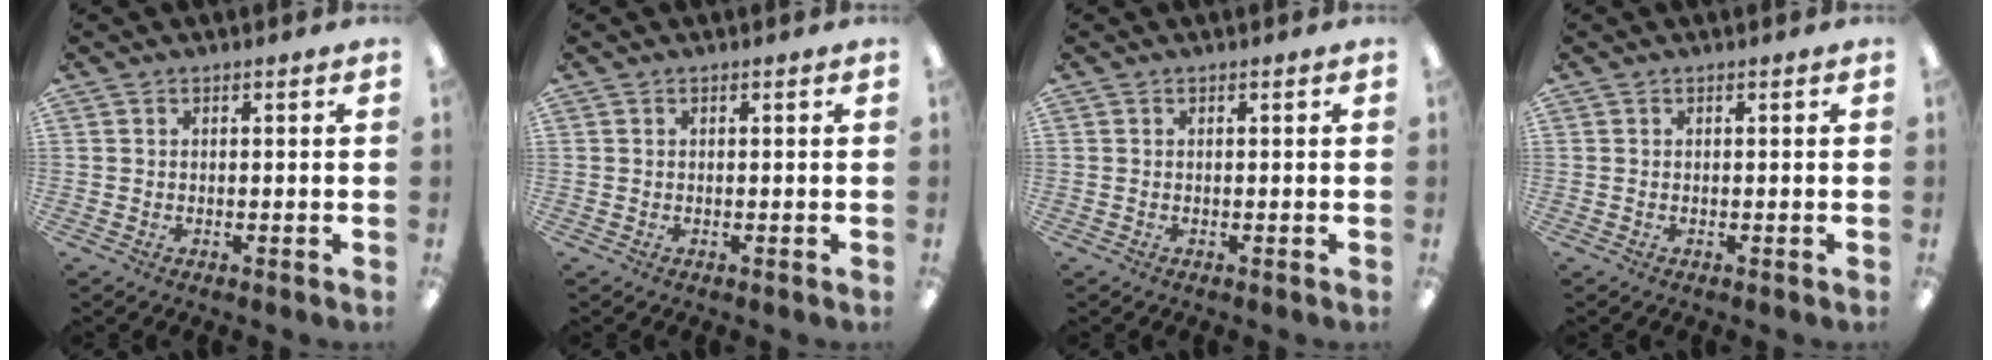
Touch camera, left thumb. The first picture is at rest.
{"total": 0.0}
{"total": 0.0}
{"total": 0.0}